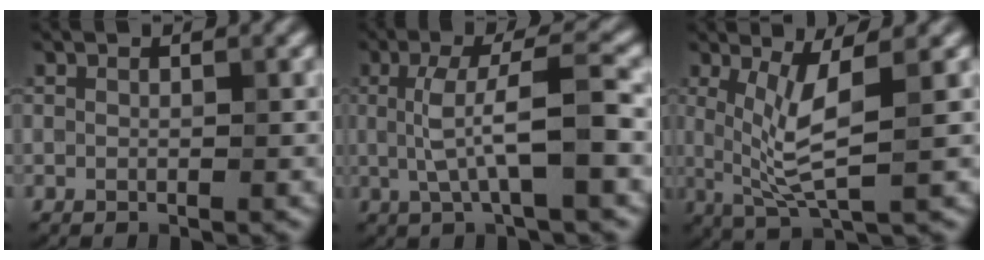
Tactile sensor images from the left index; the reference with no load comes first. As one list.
[{"total": 5.5, "force": [0.1, 1.1, 5.4], "torque": [-0.107, 0.007, -0.001]}, {"total": 5.0, "force": [0.8, 1.1, 4.9], "torque": [-0.102, -0.010, 0.021]}]